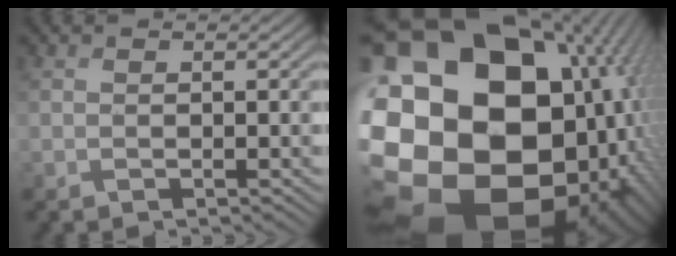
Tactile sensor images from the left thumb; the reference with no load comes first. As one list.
[{"total": 26.4, "force": [-3.7, 22.6, 13.3], "torque": [-0.287, 0.000, -0.082]}]